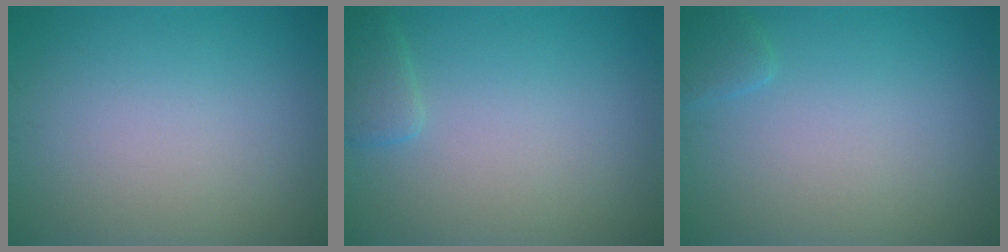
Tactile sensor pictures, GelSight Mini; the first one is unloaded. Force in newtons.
{"total": 1.5, "press": 1.5, "slide": 0.1}
{"total": 1.0, "press": 1.0, "slide": 0.1}